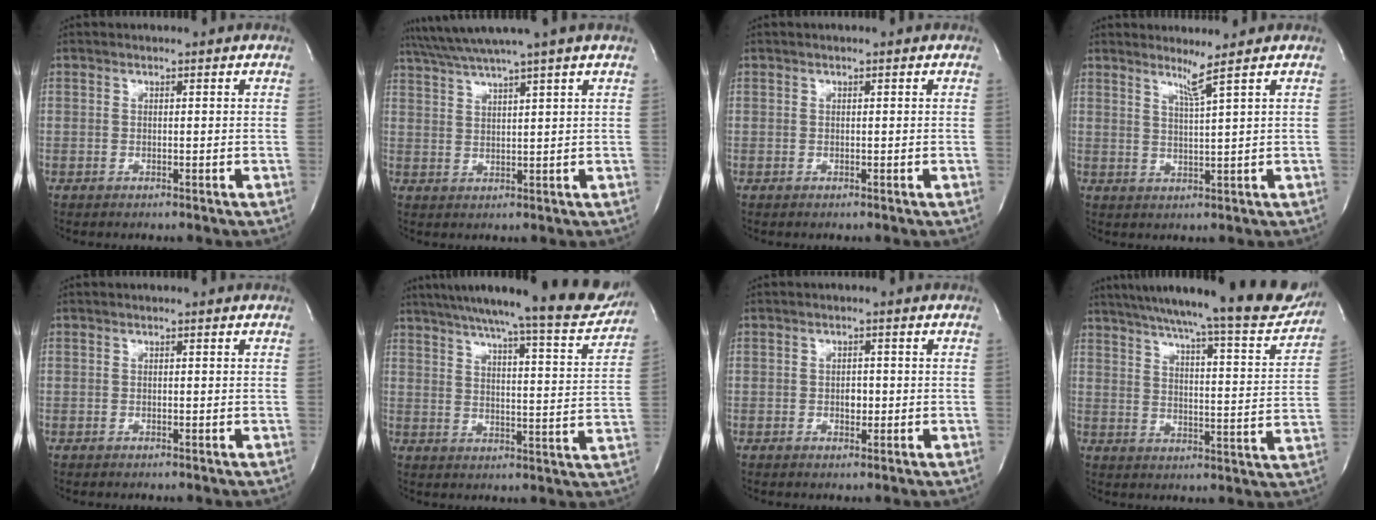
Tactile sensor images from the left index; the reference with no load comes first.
{"total": 8.2, "force": [6.7, -2.2, 4.1], "torque": [-0.072, 0.013, 0.107]}
{"total": 0.0}
{"total": 2.8, "force": [2.0, -1.5, 1.4], "torque": [-0.034, -0.022, 0.043]}
{"total": 0.0}
{"total": 19.3, "force": [17.4, 1.1, 8.3], "torque": [-0.123, -0.037, 0.222]}
{"total": 1.7, "force": [-0.3, 1.1, 1.3], "torque": [-0.022, 0.001, -0.002]}
{"total": 22.1, "force": [19.8, 1.4, 9.6], "torque": [-0.146, -0.044, 0.255]}